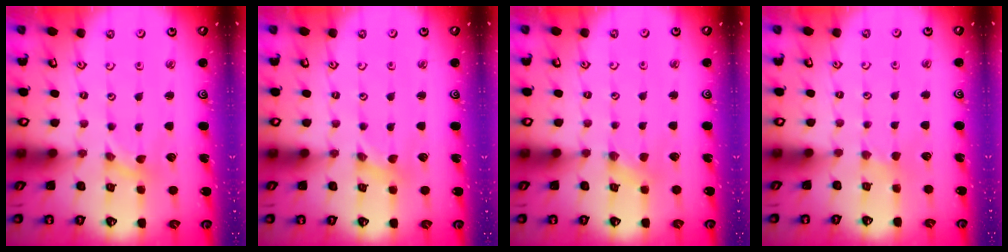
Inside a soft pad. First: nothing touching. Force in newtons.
{"total": 0.0}
{"total": 1.8, "press": 1.8, "slide": 0.3}
{"total": 1.2, "press": 1.1, "slide": 0.3}